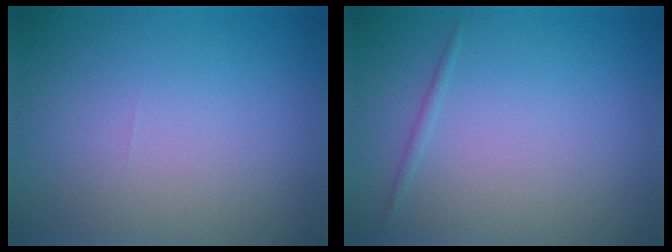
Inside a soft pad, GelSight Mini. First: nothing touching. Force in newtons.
{"total": 0.6, "press": 0.6, "slide": 0.1}